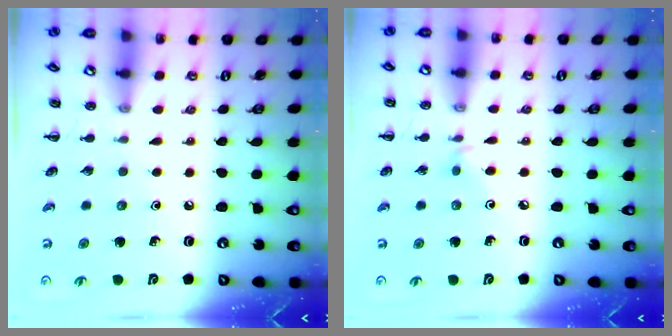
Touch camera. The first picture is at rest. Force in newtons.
{"total": 2.9, "press": 2.8, "slide": 0.9}